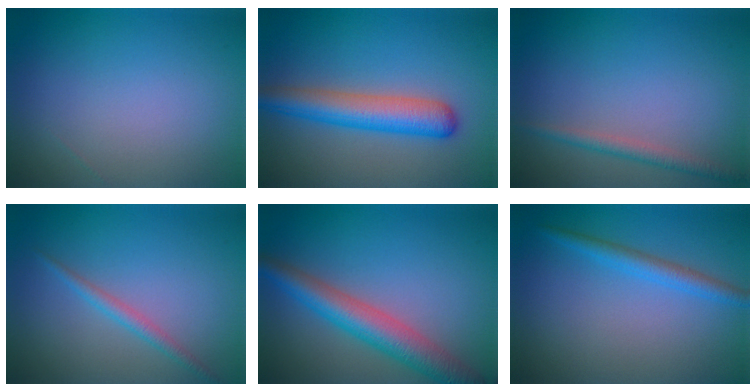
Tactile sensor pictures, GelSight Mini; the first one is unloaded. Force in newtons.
{"total": 5.3, "press": 5.3, "slide": 0.2}
{"total": 1.7, "press": 1.7, "slide": 0.1}
{"total": 1.5, "press": 1.5, "slide": 0.1}
{"total": 5.6, "press": 5.6, "slide": 0.1}
{"total": 2.1, "press": 2.1, "slide": 0.1}